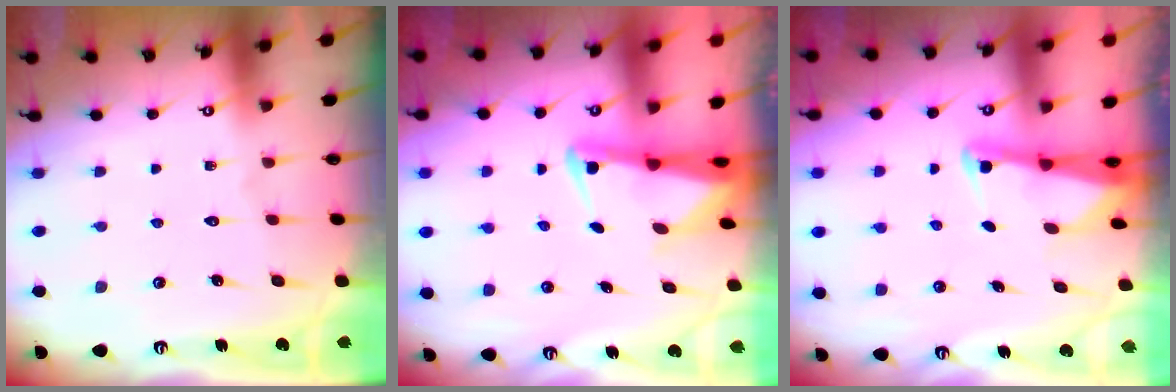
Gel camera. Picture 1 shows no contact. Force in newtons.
{"total": 3.7, "press": 3.6, "slide": 0.8}
{"total": 2.6, "press": 2.6, "slide": 0.3}